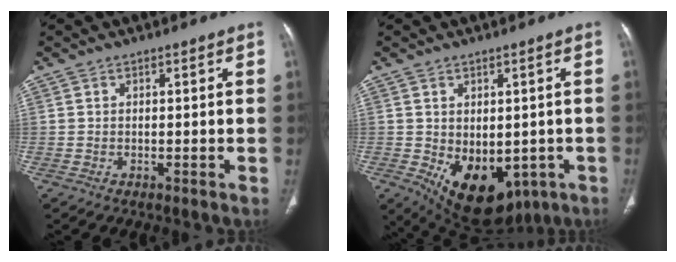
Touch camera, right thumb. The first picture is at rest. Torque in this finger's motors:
{"motor_torque": [-0.31, 0.86, 0.52, 0.54, 0.30]}